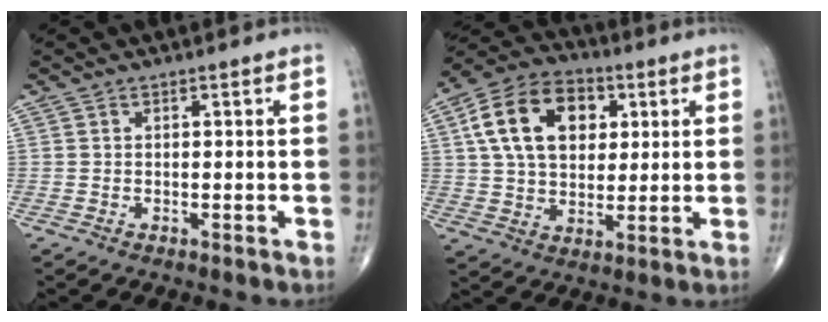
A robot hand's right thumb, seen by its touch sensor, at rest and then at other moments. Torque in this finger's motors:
{"motor_torque": [-0.07, 2.64, 0.91, 0.33, 0.27]}